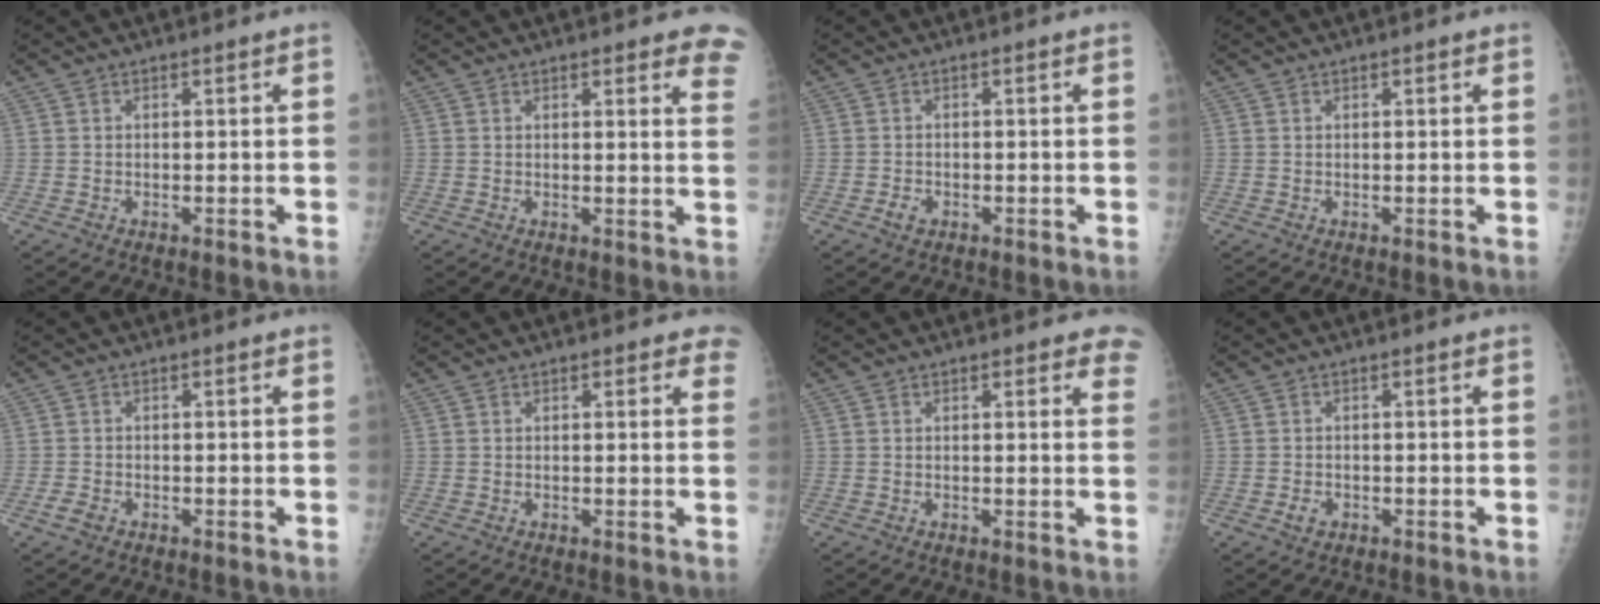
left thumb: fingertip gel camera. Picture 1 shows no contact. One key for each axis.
{"total": 7.6, "fx": 5.8, "fy": 2.1, "fz": 4.5, "tx": -0.022, "ty": -0.022, "tz": 0.046}
{"total": 1.5, "fx": -0.9, "fy": 1.0, "fz": 0.6, "tx": -0.010, "ty": 0.003, "tz": -0.015}
{"total": 0.7, "fx": 0.4, "fy": 0.3, "fz": 0.5, "tx": -0.006, "ty": 0.001, "tz": 0.004}
{"total": 1.6, "fx": -1.1, "fy": 1.0, "fz": 0.7, "tx": -0.015, "ty": 0.002, "tz": -0.021}
{"total": 3.2, "fx": 2.3, "fy": 1.6, "fz": 1.6, "tx": 0.014, "ty": -0.004, "tz": 0.013}
{"total": 4.8, "fx": 3.5, "fy": 1.9, "fz": 2.6, "tx": 0.003, "ty": -0.009, "tz": 0.023}
{"total": 1.5, "fx": -0.8, "fy": 1.1, "fz": 0.6, "tx": -0.009, "ty": 0.003, "tz": -0.013}